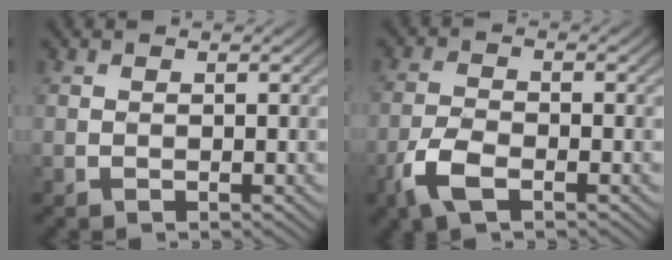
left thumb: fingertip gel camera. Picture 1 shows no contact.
{"total": 5.0, "force": [-3.6, 1.7, 2.9], "torque": [-0.074, 0.003, -0.079]}